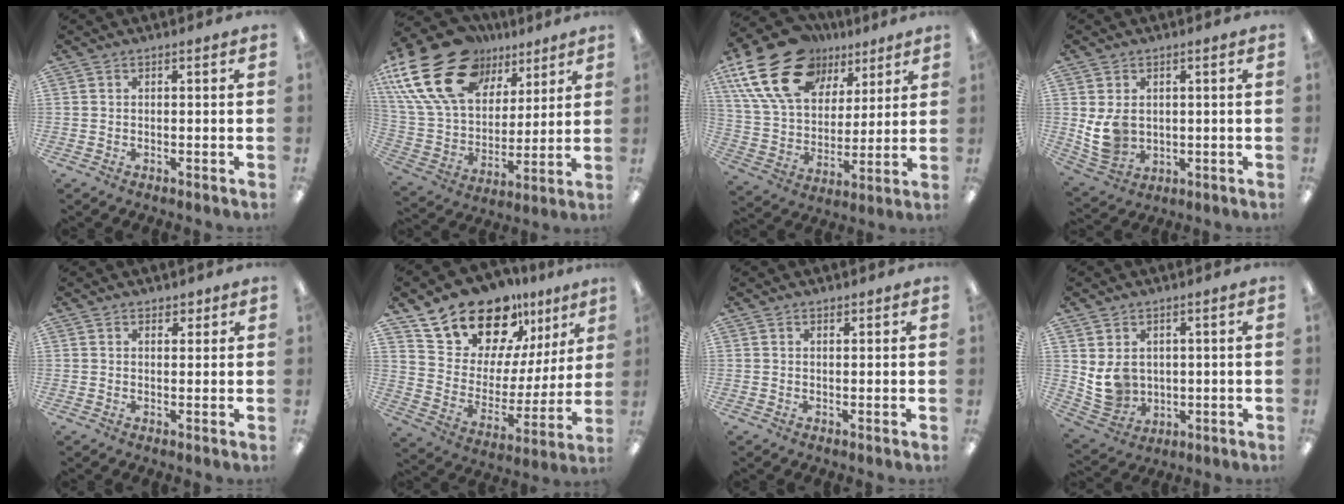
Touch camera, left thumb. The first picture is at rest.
{"total": 25.6, "force": [13.1, 16.7, 14.4], "torque": [-0.289, -0.059, 0.246]}
{"total": 23.0, "force": [12.4, 14.6, 12.7], "torque": [-0.241, -0.048, 0.225]}
{"total": 7.5, "force": [1.2, 6.0, 4.4], "torque": [-0.096, 0.000, 0.022]}
{"total": 1.9, "force": [1.4, 1.2, 0.3], "torque": [0.009, -0.004, 0.022]}
{"total": 19.8, "force": [15.8, 10.1, 6.5], "torque": [-0.120, -0.117, 0.286]}
{"total": 0.8, "force": [0.7, 0.5, 0.1], "torque": [0.006, -0.002, 0.011]}
{"total": 7.7, "force": [2.0, 6.7, 3.3], "torque": [-0.071, -0.008, 0.042]}